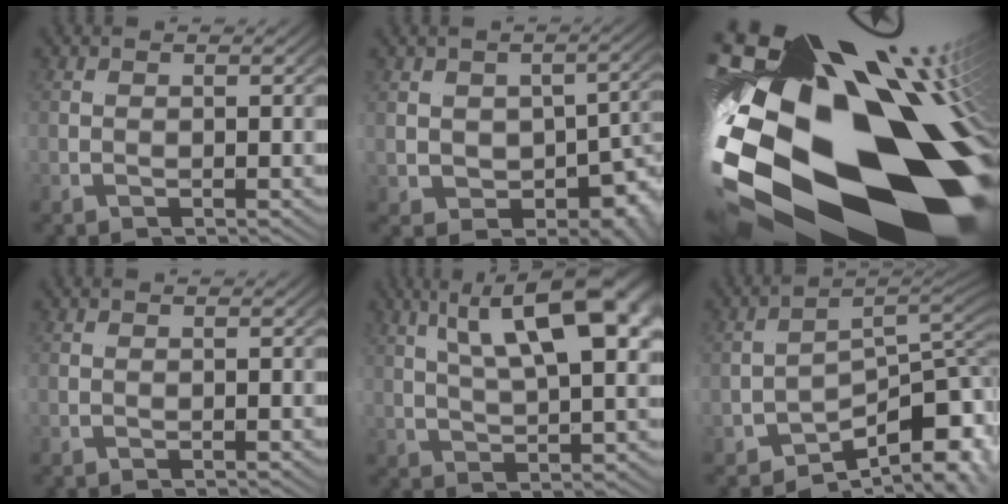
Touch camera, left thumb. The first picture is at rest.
{"total": 8.2, "force": [0.7, 6.5, 4.9], "torque": [-0.082, -0.012, 0.009]}
{"total": 33.4, "force": [-6.6, 19.6, 26.2], "torque": [-0.538, -0.085, -0.063]}
{"total": 0.0}
{"total": 6.9, "force": [3.3, -0.2, 6.1], "torque": [-0.064, 0.044, 0.034]}
{"total": 6.1, "force": [-1.6, 2.0, 5.5], "torque": [-0.081, -0.004, -0.027]}